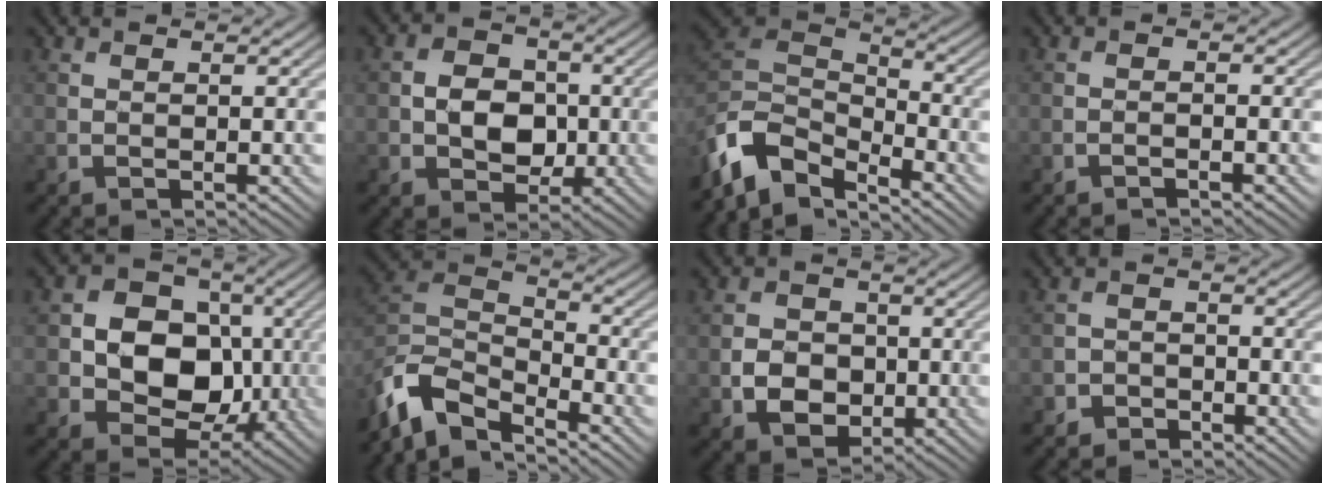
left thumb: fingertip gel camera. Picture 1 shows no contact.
{"total": 5.7, "force": [-0.8, 4.5, 3.3], "torque": [-0.054, -0.003, -0.027]}
{"total": 10.2, "force": [-7.0, 5.2, 5.3], "torque": [-0.121, -0.003, -0.152]}
{"total": 1.0, "force": [-0.9, 0.0, 0.5], "torque": [-0.008, 0.000, -0.017]}
{"total": 11.1, "force": [-0.5, 9.0, 6.4], "torque": [-0.119, -0.003, -0.029]}
{"total": 9.3, "force": [-7.1, 3.8, 4.7], "torque": [-0.105, -0.004, -0.159]}
{"total": 5.2, "force": [-1.1, 4.4, 2.5], "torque": [-0.050, -0.006, -0.029]}
{"total": 2.4, "force": [-1.8, 1.5, 0.2], "torque": [0.011, 0.005, -0.046]}